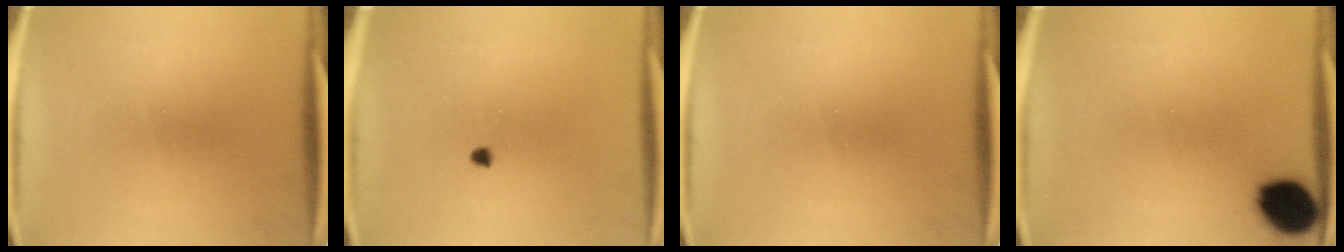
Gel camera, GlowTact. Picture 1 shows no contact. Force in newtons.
{"total": 1.0}
{"total": 0.0}
{"total": 12.8}